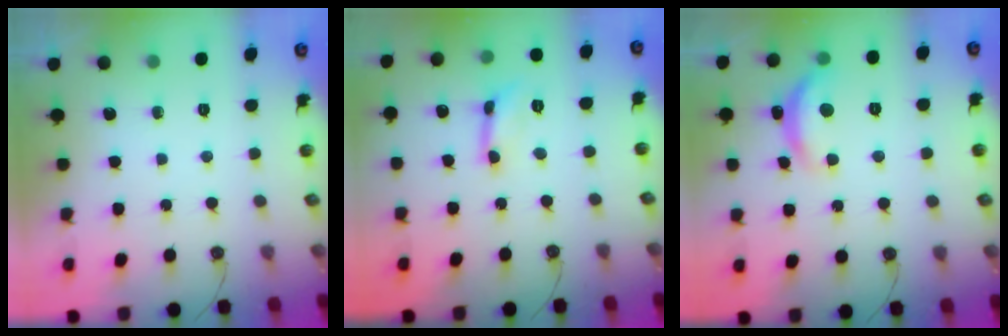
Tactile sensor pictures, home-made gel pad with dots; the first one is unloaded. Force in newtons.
{"total": 0.0}
{"total": 6.8, "press": 6.8, "slide": 0.7}